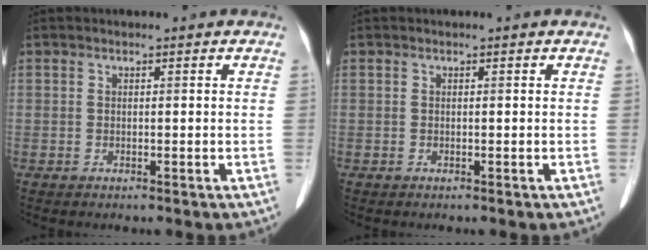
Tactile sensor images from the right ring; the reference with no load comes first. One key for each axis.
{"total": 0.0}